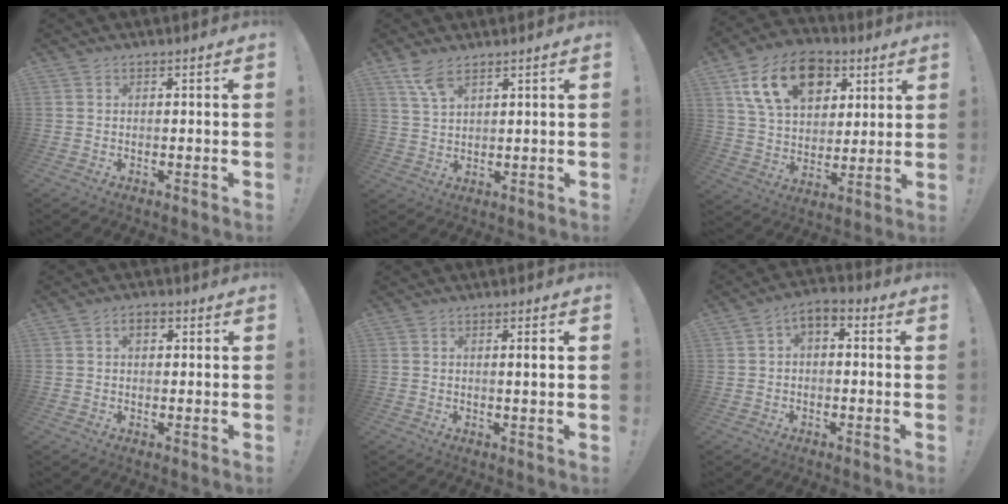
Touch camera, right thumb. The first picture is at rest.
{"total": 6.4, "force": [4.6, 2.2, 3.9], "torque": [-0.072, -0.022, 0.083]}
{"total": 18.9, "force": [8.7, 12.7, 11.0], "torque": [-0.174, -0.030, 0.162]}
{"total": 3.0, "force": [0.7, 1.9, 2.2], "torque": [-0.034, 0.005, 0.009]}
{"total": 2.9, "force": [0.5, 0.0, 2.8], "torque": [-0.038, -0.007, 0.003]}
{"total": 3.6, "force": [-0.8, 2.3, 2.6], "torque": [-0.039, 0.005, -0.013]}